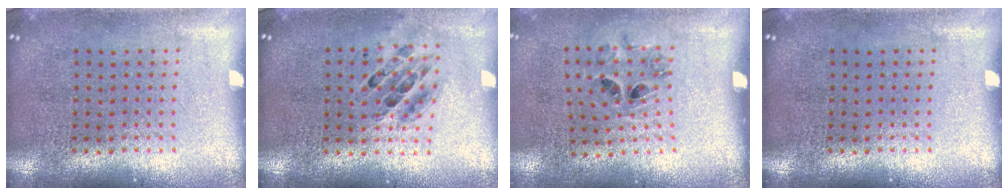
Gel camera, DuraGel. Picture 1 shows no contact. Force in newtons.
{"total": 0.7, "press": 0.7, "slide": 0.0}
{"total": 1.4, "press": 0.8, "slide": 1.1}
{"total": 0.0}